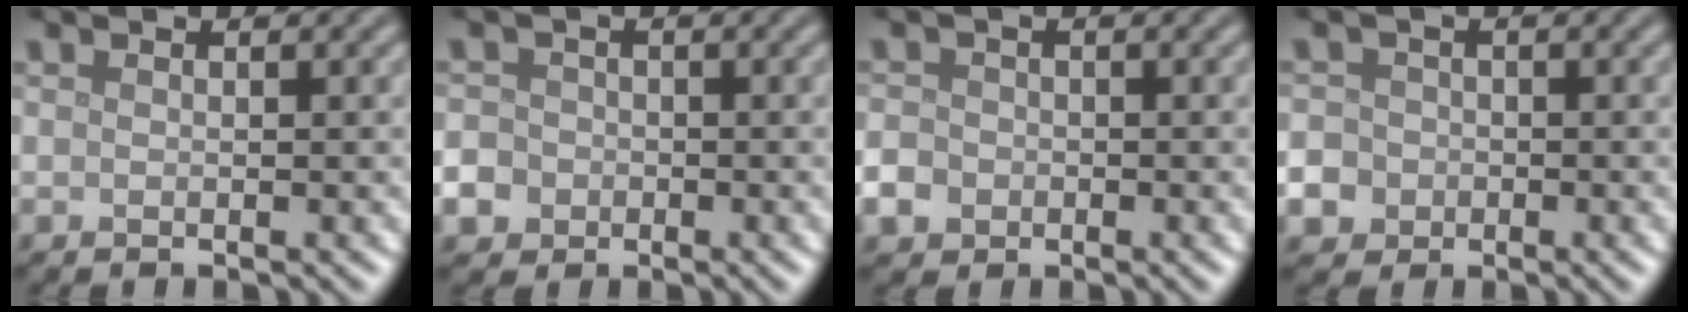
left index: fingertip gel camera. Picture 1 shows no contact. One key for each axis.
{"total": 5.9, "fx": -2.6, "fy": 5.0, "fz": 1.7, "tx": -0.042, "ty": -0.012, "tz": -0.067}
{"total": 2.5, "fx": -1.0, "fy": 2.1, "fz": 0.8, "tx": -0.011, "ty": -0.003, "tz": -0.020}
{"total": 8.7, "fx": -3.5, "fy": 7.6, "fz": 2.3, "tx": -0.061, "ty": -0.017, "tz": -0.092}